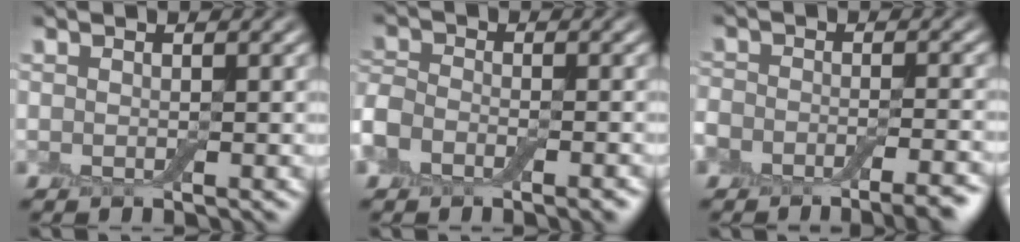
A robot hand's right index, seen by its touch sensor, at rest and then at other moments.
{"total": 4.6, "force": [-2.7, 2.8, 2.5], "torque": [-0.038, 0.005, -0.056]}
{"total": 8.0, "force": [-6.4, 3.3, 3.6], "torque": [-0.040, -0.002, -0.091]}